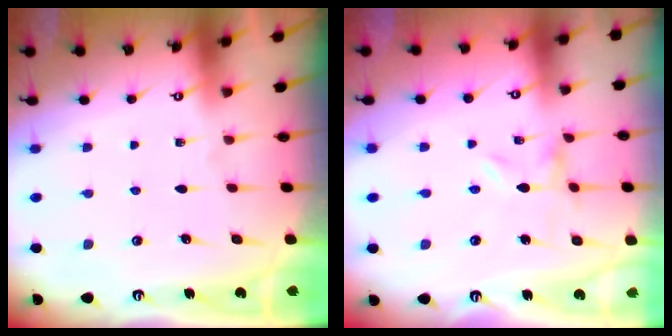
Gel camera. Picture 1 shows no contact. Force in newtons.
{"total": 0.0}